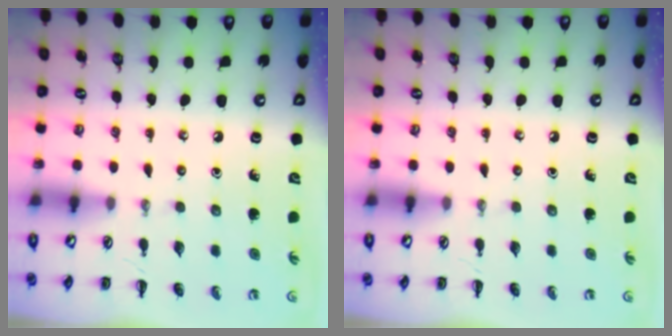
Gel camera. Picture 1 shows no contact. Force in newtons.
{"total": 0.0}